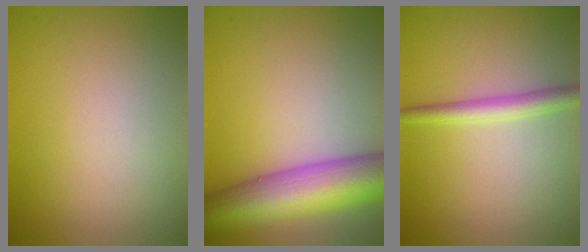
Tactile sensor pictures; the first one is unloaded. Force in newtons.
{"total": 10.1, "press": 10.1, "slide": 0.3}
{"total": 2.5, "press": 2.5, "slide": 0.1}